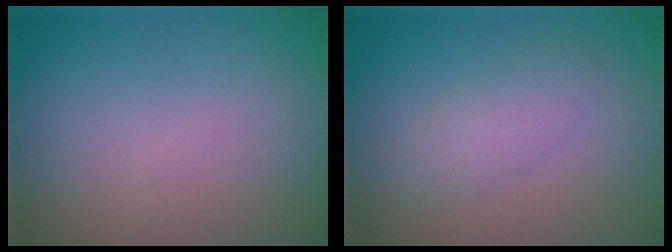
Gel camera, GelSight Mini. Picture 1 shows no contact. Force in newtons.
{"total": 2.5, "press": 2.5, "slide": 0.1}